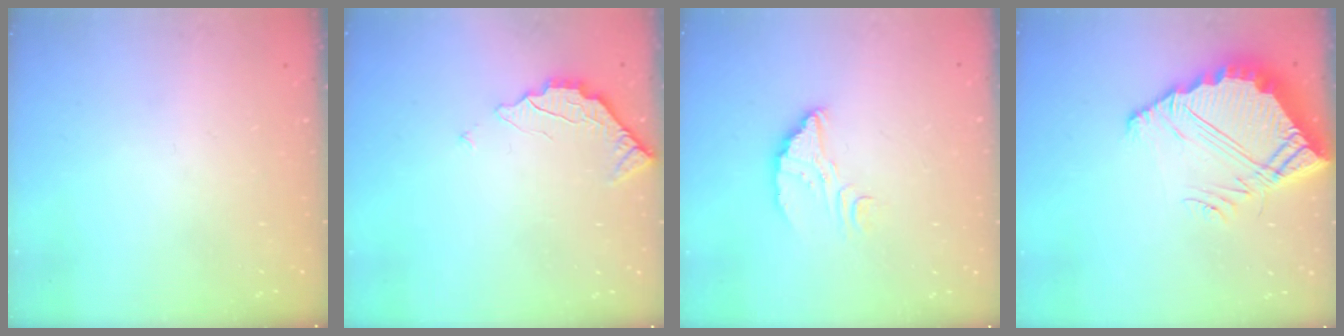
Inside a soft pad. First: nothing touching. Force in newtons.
{"total": 2.4, "press": 2.4, "slide": 0.2}
{"total": 5.6, "press": 5.6, "slide": 0.4}
{"total": 9.1, "press": 9.0, "slide": 0.6}